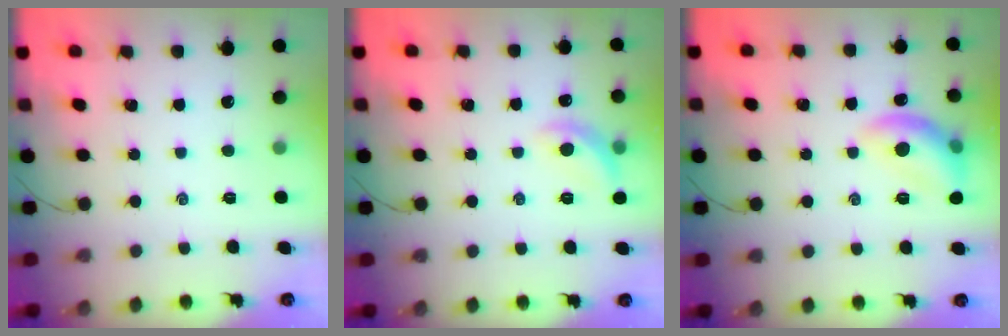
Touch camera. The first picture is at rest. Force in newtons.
{"total": 8.4, "press": 8.3, "slide": 1.4}
{"total": 11.5, "press": 11.5, "slide": 0.7}